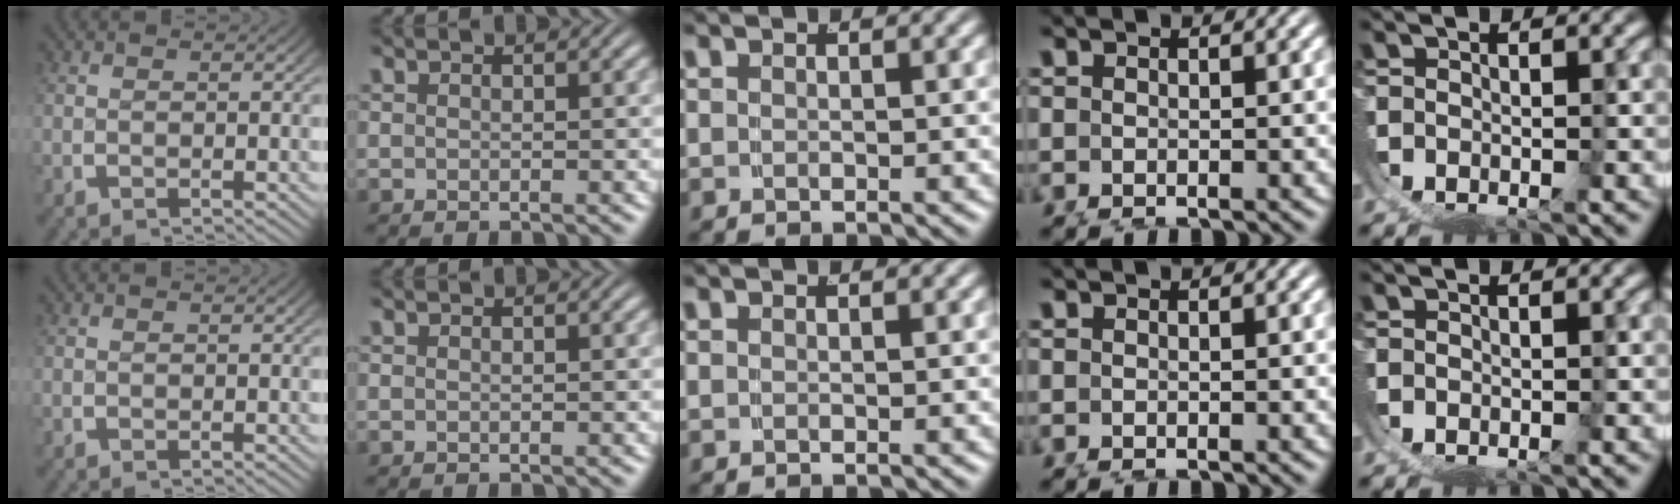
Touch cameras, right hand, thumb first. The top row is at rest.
{}